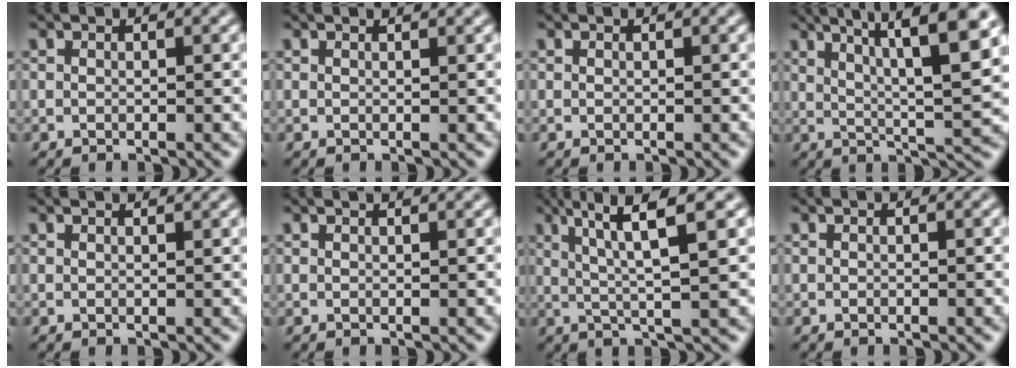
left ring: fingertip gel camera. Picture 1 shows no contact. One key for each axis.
{"total": 1.1, "fx": 1.0, "fy": 0.3, "fz": 0.4, "tx": -0.001, "ty": 0.004, "tz": 0.003}
{"total": 0.0}
{"total": 9.6, "fx": 4.2, "fy": 2.7, "fz": 8.2, "tx": -0.135, "ty": 0.013, "tz": 0.075}
{"total": 1.8, "fx": 1.5, "fy": 0.6, "fz": 0.7, "tx": 0.004, "ty": 0.007, "tz": 0.002}
{"total": 1.6, "fx": 1.3, "fy": 0.5, "fz": 0.6, "tx": 0.004, "ty": 0.006, "tz": 0.001}
{"total": 5.7, "fx": 2.1, "fy": 0.7, "fz": 5.2, "tx": -0.099, "ty": 0.012, "tz": 0.042}
{"total": 0.0}